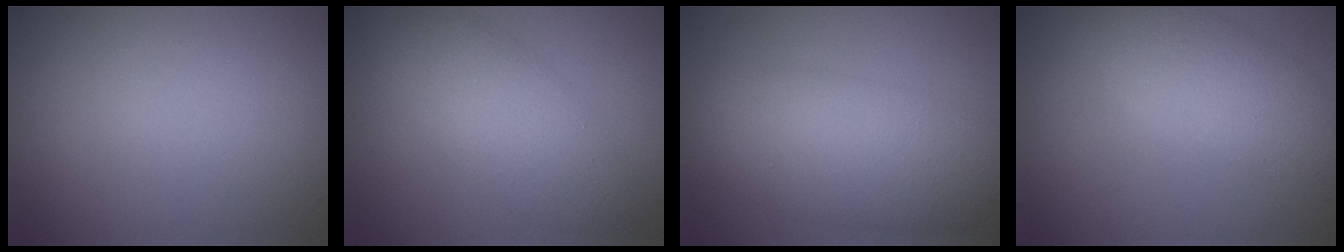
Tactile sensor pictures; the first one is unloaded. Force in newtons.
{"total": 5.5, "press": 5.5, "slide": 0.1}
{"total": 7.4, "press": 7.4, "slide": 0.2}
{"total": 3.9, "press": 3.9, "slide": 0.2}